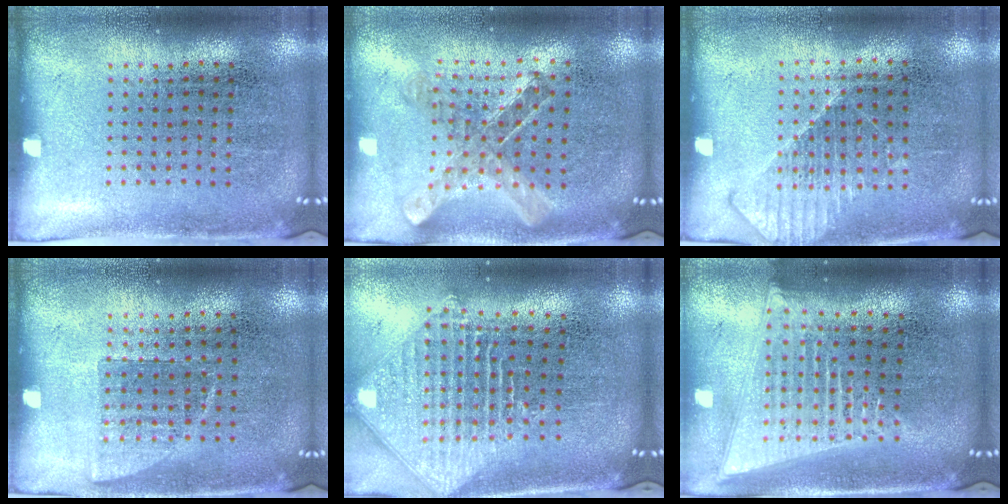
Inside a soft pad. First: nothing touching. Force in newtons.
{"total": 0.9, "press": 0.9, "slide": 0.1}
{"total": 1.2, "press": 1.2, "slide": 0.3}
{"total": 0.8, "press": 0.7, "slide": 0.3}
{"total": 2.3, "press": 1.8, "slide": 1.5}
{"total": 2.1, "press": 1.8, "slide": 1.1}